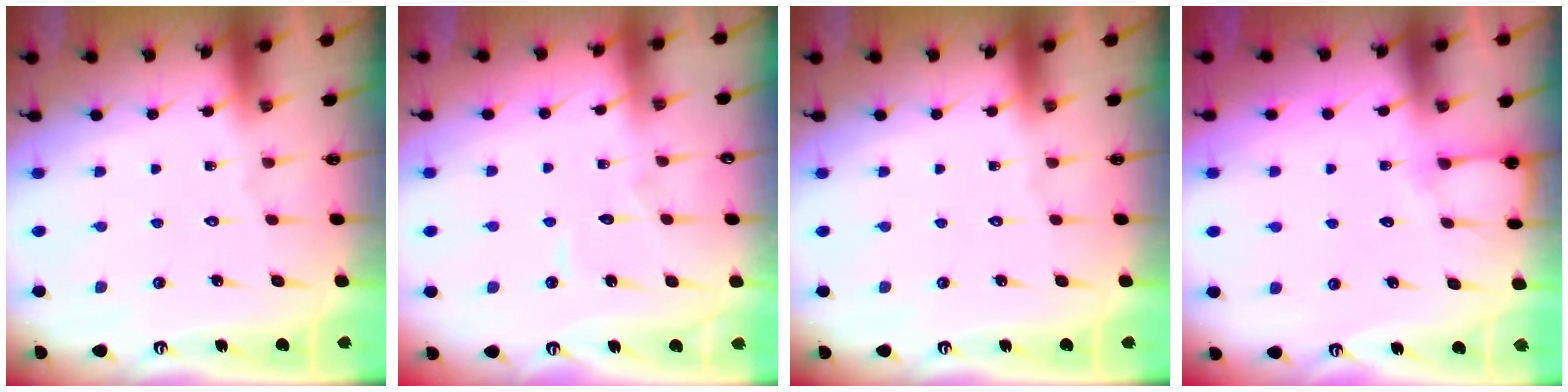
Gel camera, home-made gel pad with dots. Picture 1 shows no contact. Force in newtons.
{"total": 2.9, "press": 2.9, "slide": 0.2}
{"total": 0.0}
{"total": 4.4, "press": 4.4, "slide": 0.5}